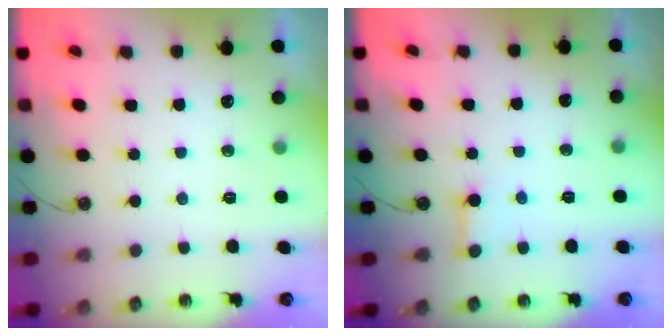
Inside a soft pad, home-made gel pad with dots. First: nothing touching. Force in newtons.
{"total": 2.6, "press": 2.6, "slide": 0.1}